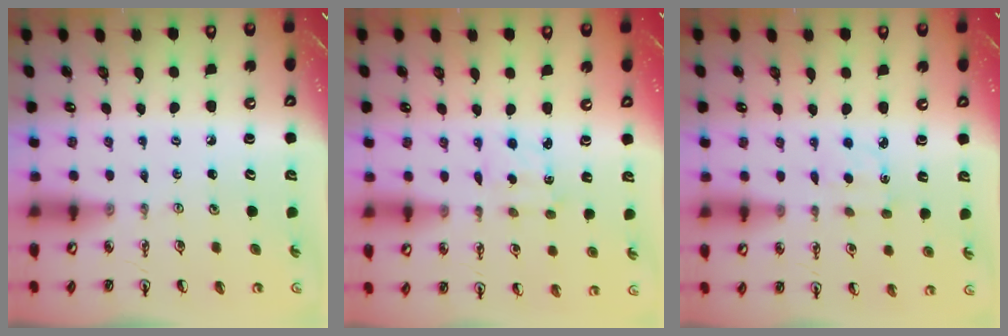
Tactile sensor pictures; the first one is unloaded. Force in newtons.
{"total": 2.3, "press": 2.3, "slide": 0.4}
{"total": 2.3, "press": 2.3, "slide": 0.3}